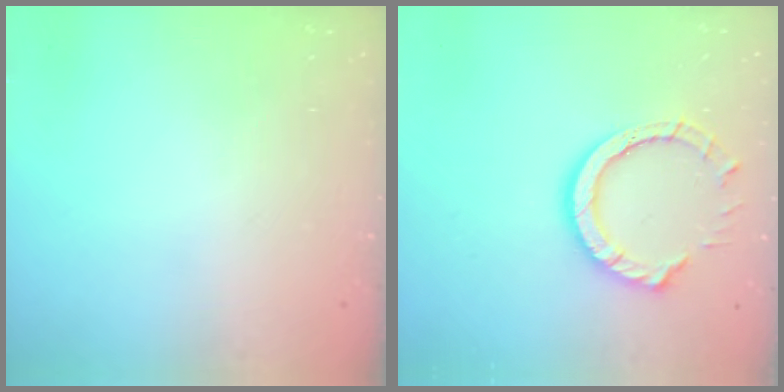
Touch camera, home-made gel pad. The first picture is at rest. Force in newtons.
{"total": 10.6, "press": 10.6, "slide": 0.9}